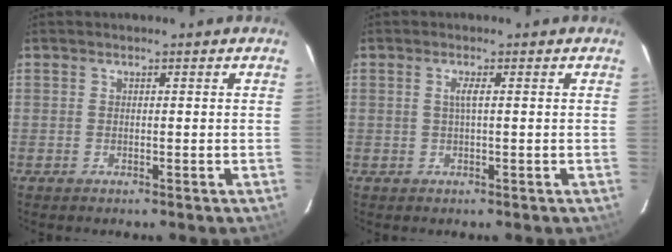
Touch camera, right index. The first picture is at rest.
{"total": 1.4, "force": [0.2, -0.2, 1.4], "torque": [-0.028, 0.000, 0.003]}